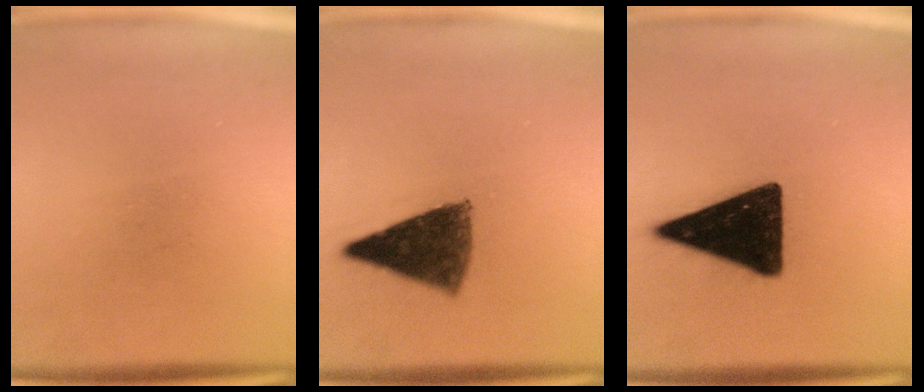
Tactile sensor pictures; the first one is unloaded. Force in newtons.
{"total": 9.4}
{"total": 16.9}